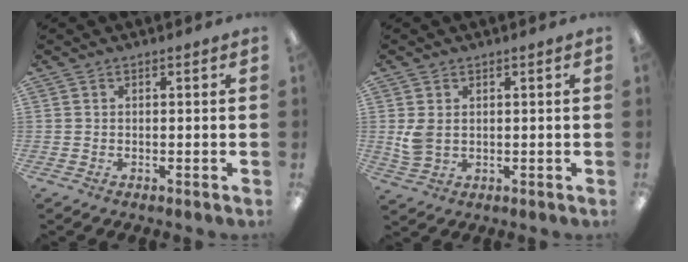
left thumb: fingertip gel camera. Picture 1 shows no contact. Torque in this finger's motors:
{"motor_torque": [-0.05, 0.07, 0.35, -0.58, 0.04]}